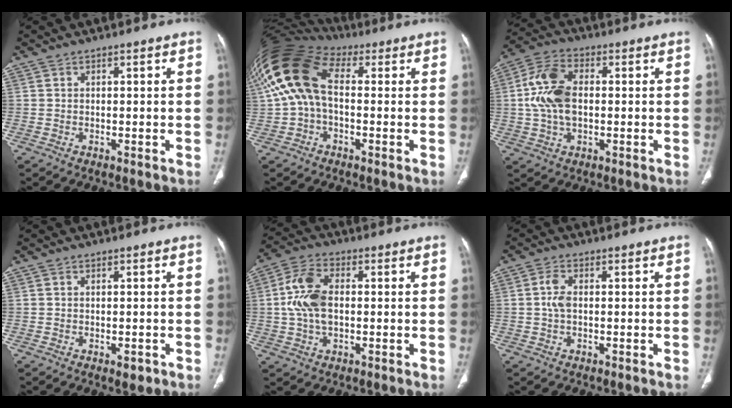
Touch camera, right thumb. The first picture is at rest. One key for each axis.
{"total": 15.2, "fx": 2.0, "fy": 9.3, "fz": 11.8, "tx": -0.248, "ty": 0.047, "tz": 0.031}
{"total": 10.9, "fx": 0.3, "fy": 6.6, "fz": 8.7, "tx": -0.179, "ty": 0.019, "tz": 0.005}
{"total": 1.7, "fx": -0.7, "fy": 0.8, "fz": 1.3, "tx": -0.013, "ty": 0.003, "tz": -0.003}
{"total": 9.5, "fx": 0.3, "fy": 5.6, "fz": 7.7, "tx": -0.162, "ty": 0.017, "tz": 0.003}
{"total": 3.0, "fx": 0.0, "fy": 1.5, "fz": 2.5, "tx": -0.059, "ty": 0.005, "tz": -0.002}